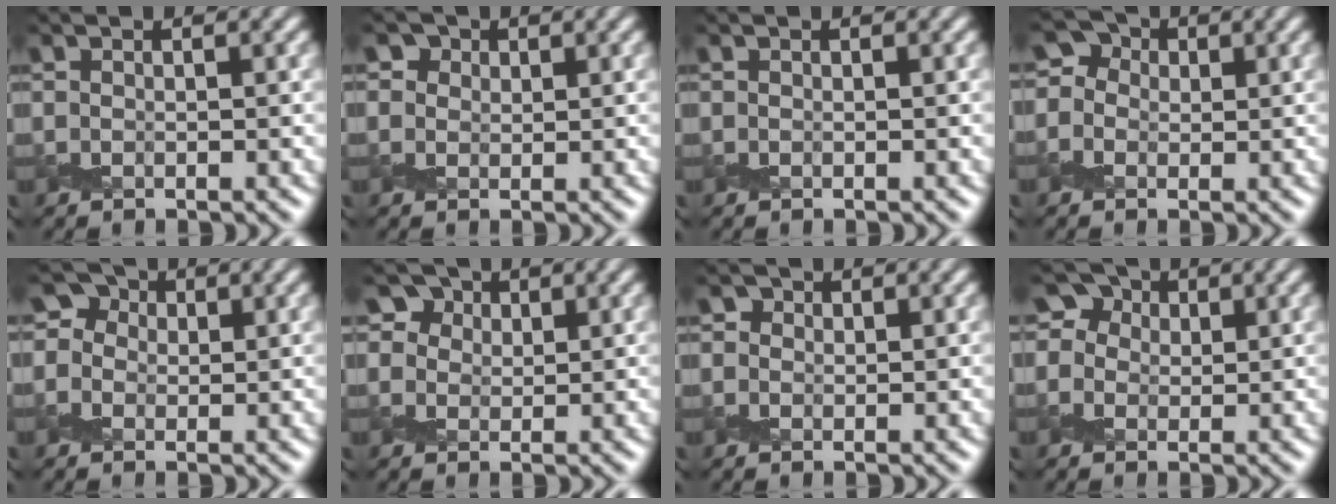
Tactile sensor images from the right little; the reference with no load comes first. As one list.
[{"total": 3.3, "force": [1.9, 2.3, 1.2], "torque": [-0.032, 0.004, 0.021]}, {"total": 0.0}, {"total": 3.4, "force": [0.5, 3.1, 1.4], "torque": [-0.008, 0.013, -0.020]}, {"total": 3.7, "force": [0.9, 3.2, 1.5], "torque": [-0.006, 0.015, -0.018]}, {"total": 5.5, "force": [3.1, 4.0, 2.1], "torque": [-0.045, 0.007, 0.039]}, {"total": 1.6, "force": [0.7, 1.3, 0.6], "torque": [-0.007, 0.005, -0.007]}, {"total": 5.1, "force": [2.1, 4.1, 2.2], "torque": [-0.031, 0.022, 0.010]}]